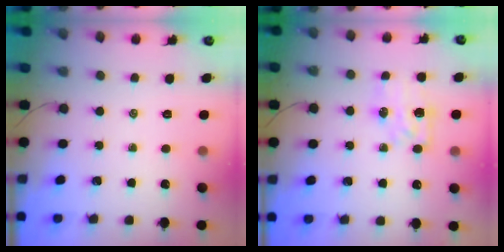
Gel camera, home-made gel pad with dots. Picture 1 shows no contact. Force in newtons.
{"total": 5.8, "press": 5.8, "slide": 0.5}